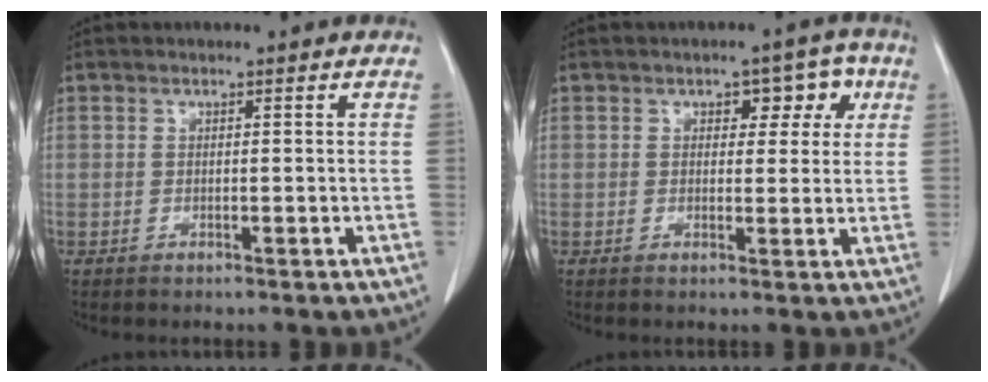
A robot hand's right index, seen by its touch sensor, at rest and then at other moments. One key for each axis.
{"total": 5.0, "fx": 1.8, "fy": 3.0, "fz": 3.6, "tx": -0.032, "ty": 0.021, "tz": 0.022}